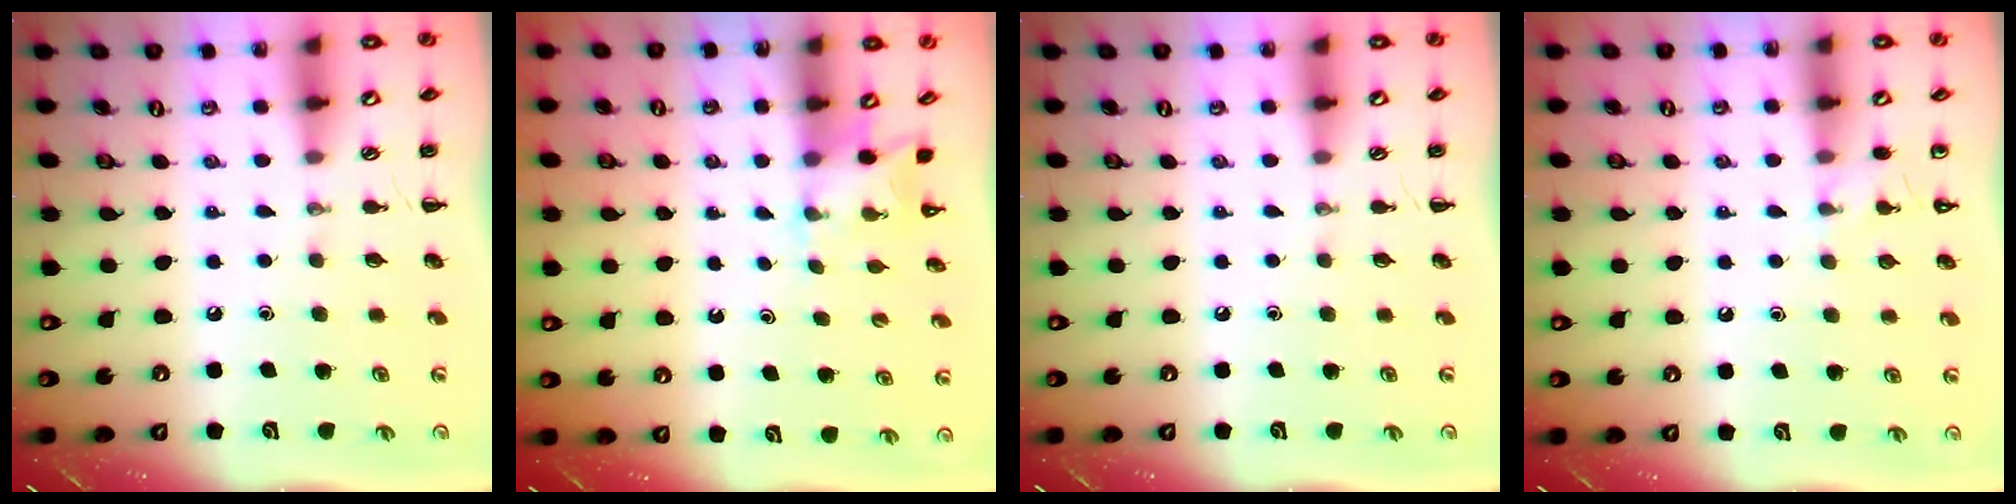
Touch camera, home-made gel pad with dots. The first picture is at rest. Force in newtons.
{"total": 2.2, "press": 2.1, "slide": 0.7}
{"total": 0.0}
{"total": 3.5, "press": 3.3, "slide": 1.3}